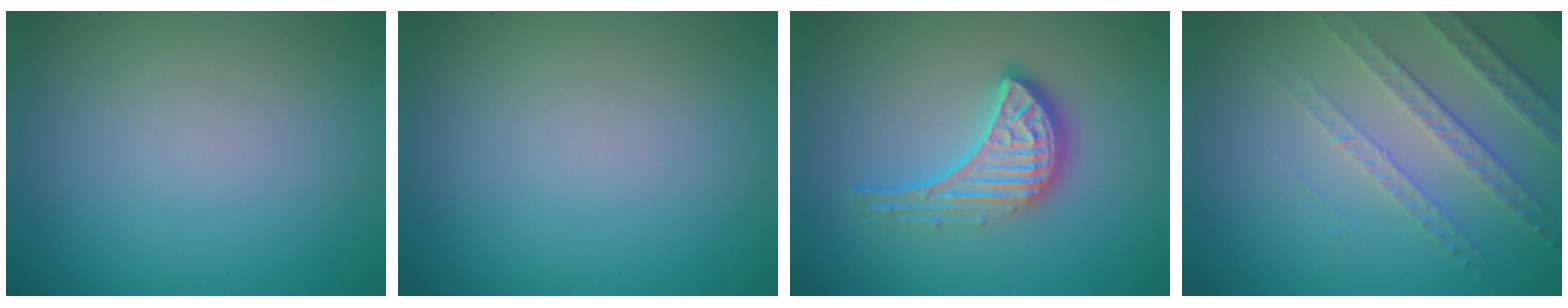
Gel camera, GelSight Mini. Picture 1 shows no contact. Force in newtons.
{"total": 0.0}
{"total": 4.6, "press": 3.3, "slide": 3.2}
{"total": 4.7, "press": 3.3, "slide": 3.3}